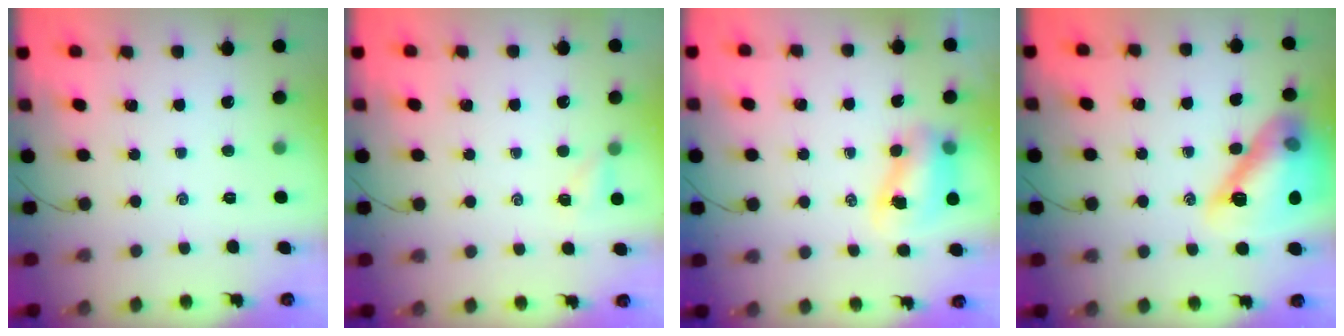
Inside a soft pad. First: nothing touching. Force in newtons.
{"total": 2.4, "press": 2.3, "slide": 0.9}
{"total": 8.2, "press": 8.1, "slide": 1.0}
{"total": 18.3, "press": 18.2, "slide": 1.6}